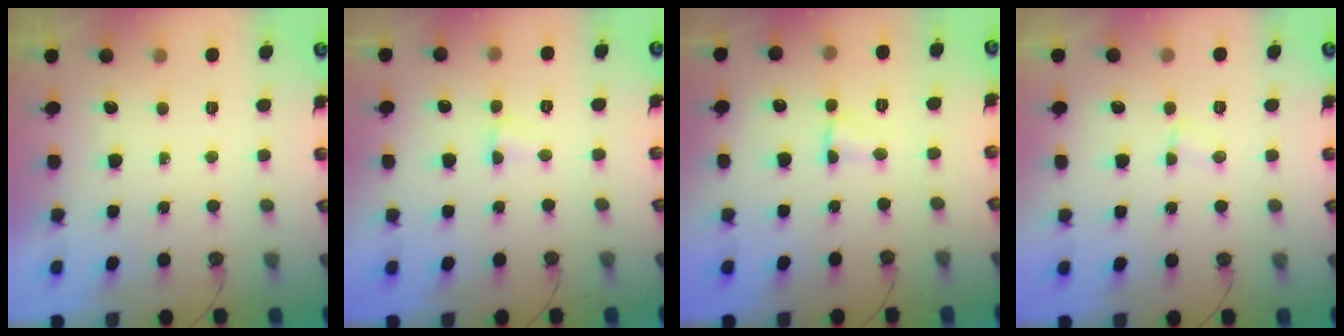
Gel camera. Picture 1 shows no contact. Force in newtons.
{"total": 1.7, "press": 1.6, "slide": 0.4}
{"total": 2.9, "press": 0.9, "slide": 2.7}
{"total": 2.8, "press": 2.8, "slide": 0.3}